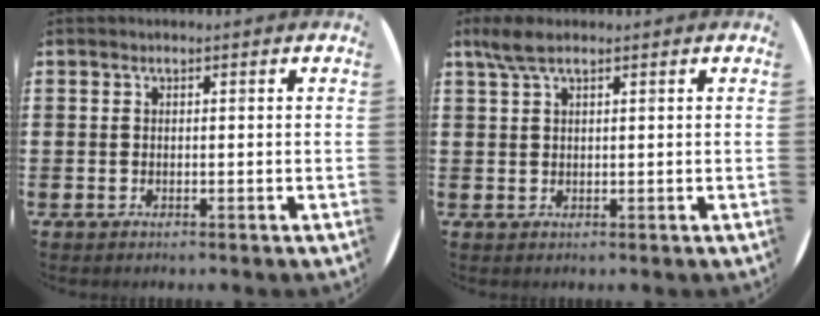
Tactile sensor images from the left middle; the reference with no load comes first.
{"total": 2.7, "force": [1.9, 0.7, 1.8], "torque": [-0.039, 0.004, 0.034]}